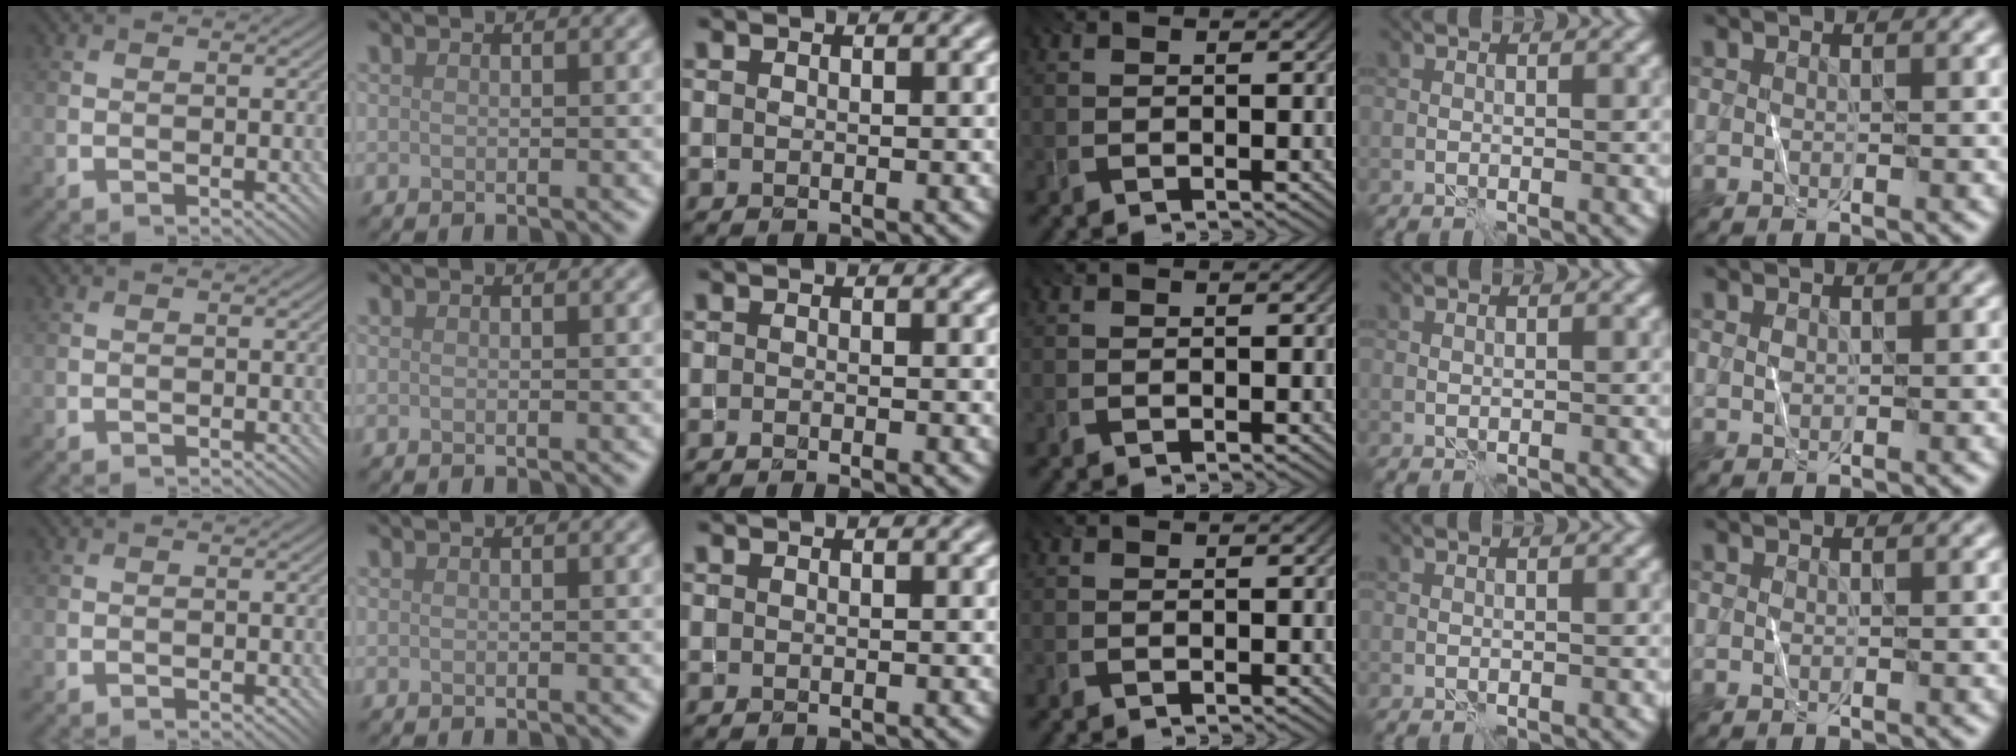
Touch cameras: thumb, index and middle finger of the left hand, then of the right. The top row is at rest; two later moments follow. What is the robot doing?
{"motion": "fold", "object": "shorts"}